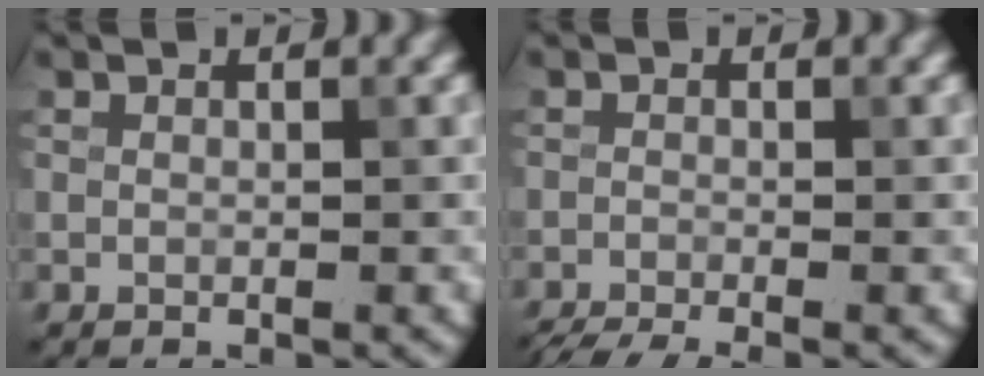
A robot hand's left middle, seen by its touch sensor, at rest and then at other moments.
{"total": 4.6, "force": [-3.6, 1.0, 2.8], "torque": [-0.042, -0.024, -0.063]}